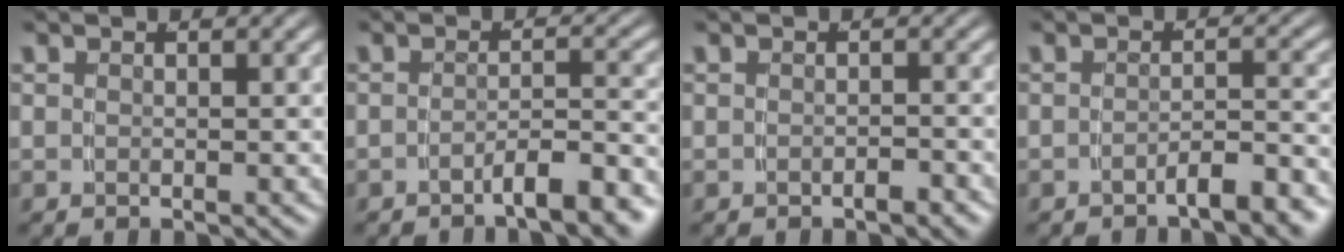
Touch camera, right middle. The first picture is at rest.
{"total": 4.0, "force": [-3.3, 0.1, 2.2], "torque": [-0.024, -0.002, -0.053]}
{"total": 1.0, "force": [-0.9, -0.1, 0.2], "torque": [-0.002, 0.003, -0.016]}
{"total": 3.4, "force": [-2.9, 0.0, 1.6], "torque": [-0.014, 0.003, -0.050]}